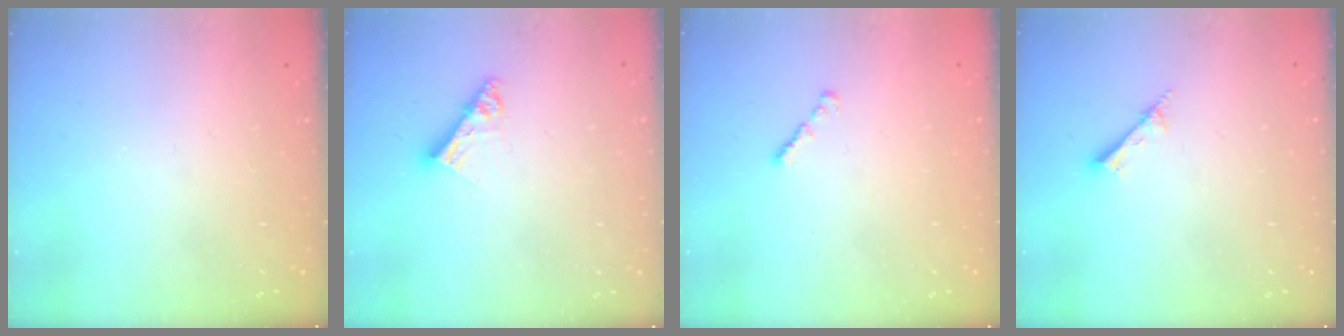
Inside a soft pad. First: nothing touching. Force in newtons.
{"total": 6.5, "press": 6.5, "slide": 0.6}
{"total": 1.1, "press": 1.0, "slide": 0.5}
{"total": 1.8, "press": 1.8, "slide": 0.0}